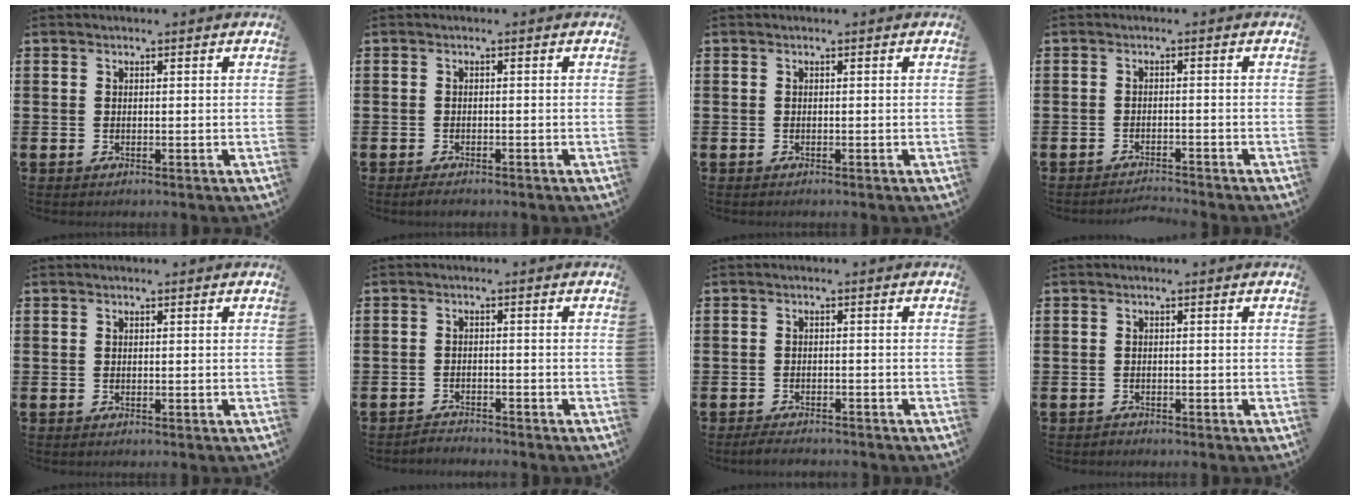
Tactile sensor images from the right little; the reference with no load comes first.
{"total": 0.8, "force": [-0.7, 0.2, 0.4], "torque": [-0.009, -0.002, -0.014]}
{"total": 0.0}
{"total": 1.6, "force": [-1.6, -0.2, 0.0], "torque": [-0.002, 0.005, -0.034]}
{"total": 0.0}
{"total": 1.8, "force": [-1.8, 0.0, -0.2], "torque": [-0.002, 0.005, -0.039]}
{"total": 1.7, "force": [-1.6, 0.2, 0.4], "torque": [-0.010, 0.003, -0.034]}
{"total": 0.6, "force": [-0.5, 0.1, -0.1], "torque": [0.000, 0.000, -0.012]}